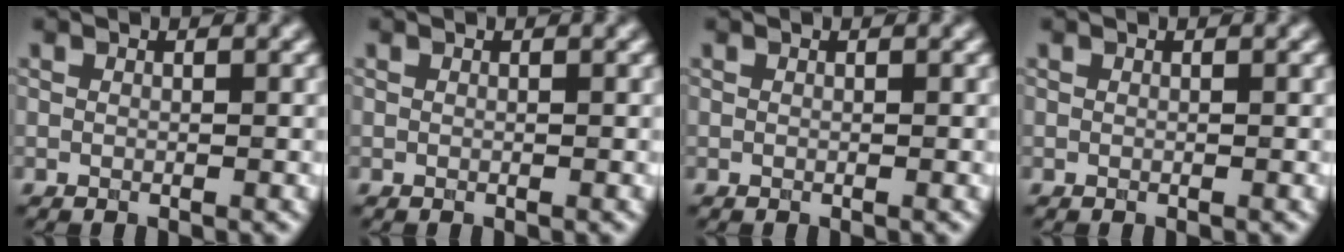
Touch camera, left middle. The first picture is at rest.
{"total": 0.0}
{"total": 0.0}
{"total": 0.0}